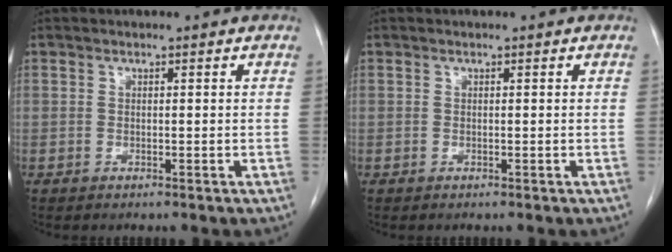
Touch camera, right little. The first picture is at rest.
{"total": 0.0}